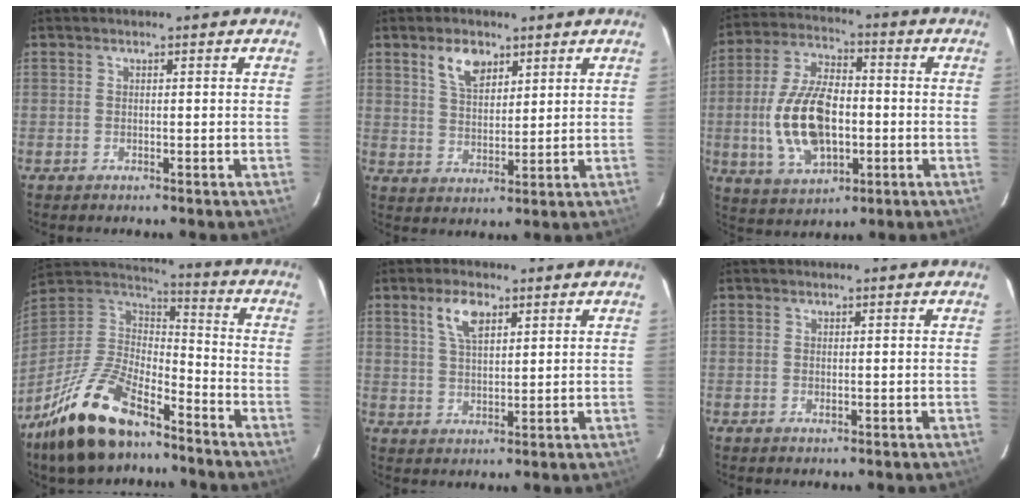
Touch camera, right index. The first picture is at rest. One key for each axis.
{"total": 6.6, "fx": 3.9, "fy": 3.6, "fz": 3.9, "tx": -0.069, "ty": 0.006, "tz": 0.075}
{"total": 16.1, "fx": -2.3, "fy": 8.8, "fz": 13.3, "tx": -0.274, "ty": 0.004, "tz": -0.031}
{"total": 21.3, "fx": -14.9, "fy": 8.7, "fz": 12.5, "tx": -0.269, "ty": -0.012, "tz": -0.268}
{"total": 5.9, "fx": 3.1, "fy": 2.7, "fz": 4.2, "tx": -0.079, "ty": 0.010, "tz": 0.061}
{"total": 0.7, "fx": 0.0, "fy": 0.4, "fz": 0.6, "tx": -0.012, "ty": 0.000, "tz": 0.001}